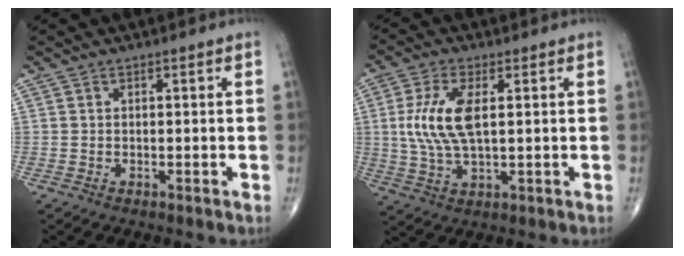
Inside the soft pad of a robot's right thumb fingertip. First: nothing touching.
{"total": 10.1, "force": [1.6, 4.3, 9.0], "torque": [-0.199, -0.004, 0.034]}